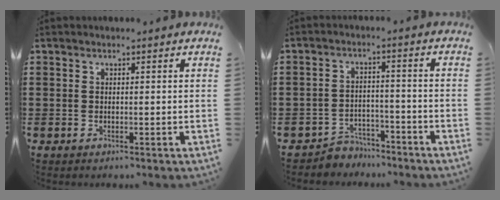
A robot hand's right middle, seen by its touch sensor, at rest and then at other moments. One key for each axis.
{"total": 3.9, "fx": -3.8, "fy": 0.9, "fz": -0.1, "tx": -0.006, "ty": 0.005, "tz": -0.082}